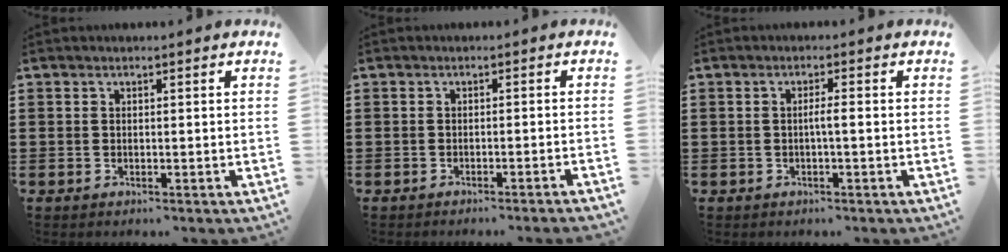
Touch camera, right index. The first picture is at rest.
{"total": 1.4, "force": [-1.2, -0.5, 0.6], "torque": [-0.011, -0.003, -0.023]}
{"total": 1.7, "force": [-0.3, 0.0, 1.7], "torque": [-0.030, -0.001, -0.007]}